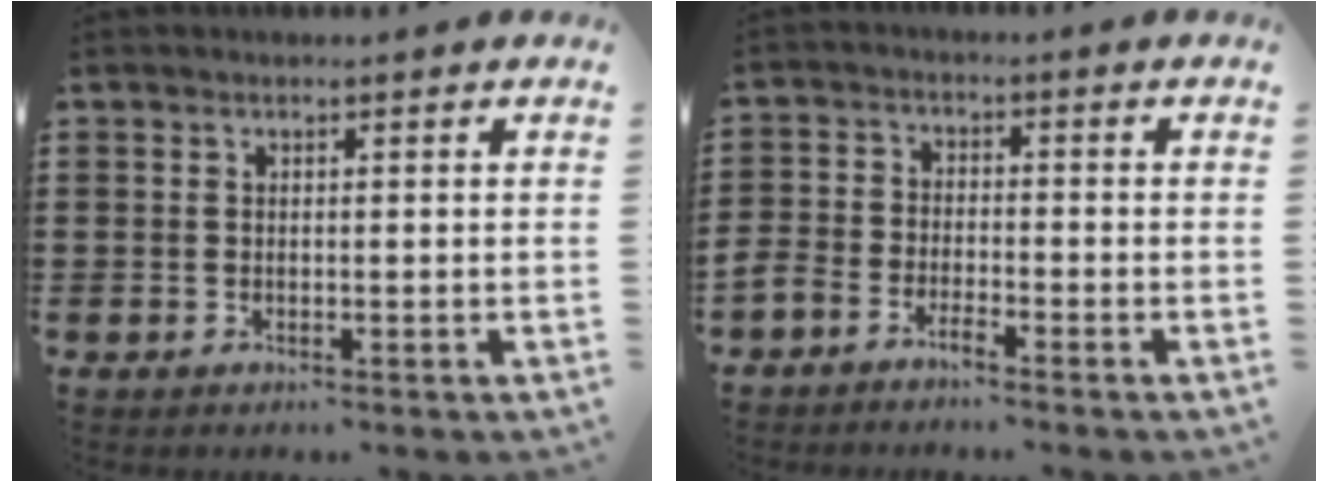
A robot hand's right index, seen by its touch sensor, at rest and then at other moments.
{"total": 3.3, "force": [-3.3, 0.3, 0.3], "torque": [-0.024, -0.002, -0.073]}